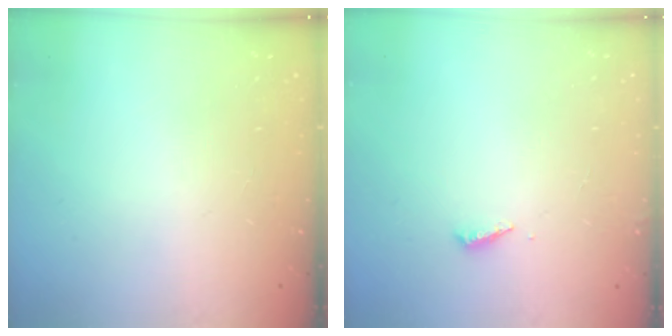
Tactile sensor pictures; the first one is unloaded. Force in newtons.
{"total": 2.0, "press": 2.0, "slide": 0.2}